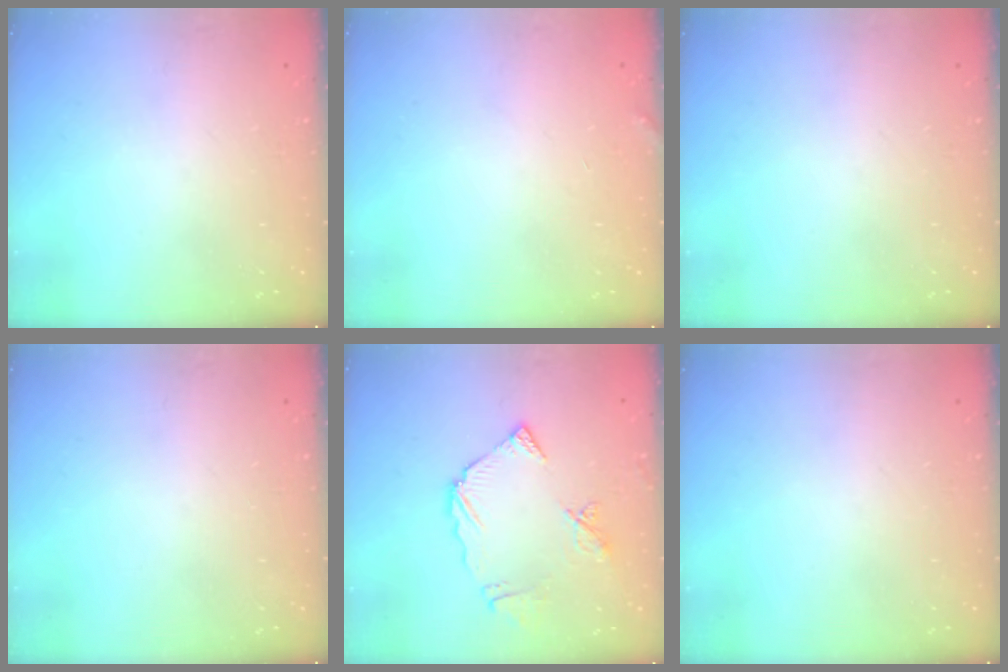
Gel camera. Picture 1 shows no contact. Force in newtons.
{"total": 2.0, "press": 2.0, "slide": 0.2}
{"total": 0.0}
{"total": 0.0}
{"total": 10.8, "press": 10.7, "slide": 1.4}
{"total": 0.0}